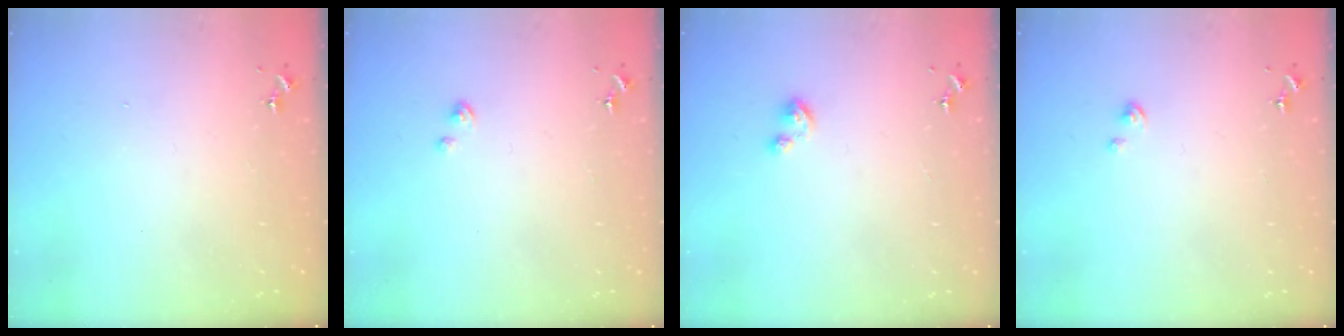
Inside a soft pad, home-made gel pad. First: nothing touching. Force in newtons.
{"total": 1.1, "press": 1.1, "slide": 0.1}
{"total": 5.3, "press": 5.3, "slide": 0.5}
{"total": 1.0, "press": 1.0, "slide": 0.2}